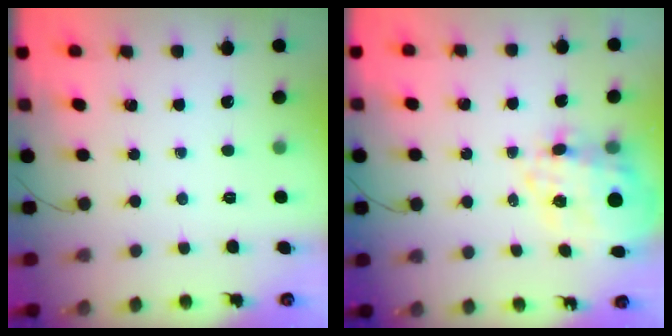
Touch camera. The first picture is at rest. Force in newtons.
{"total": 13.3, "press": 12.9, "slide": 3.2}